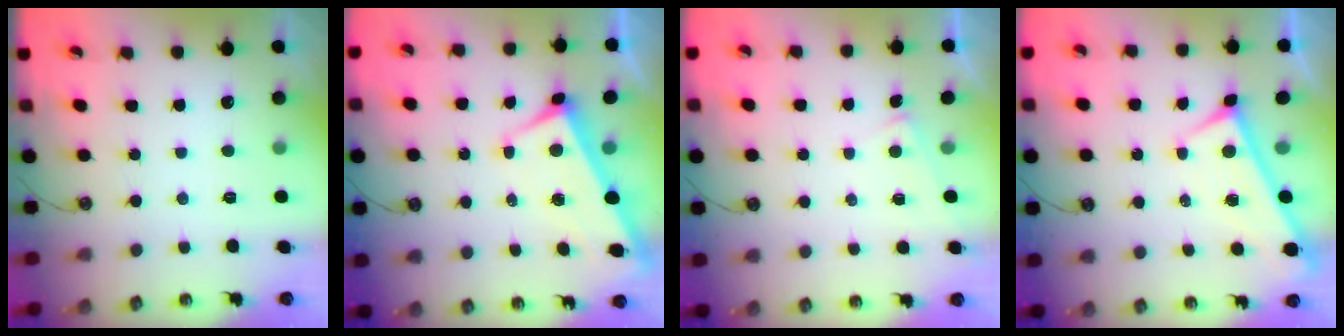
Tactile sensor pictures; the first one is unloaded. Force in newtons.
{"total": 3.0, "press": 2.9, "slide": 0.9}
{"total": 4.9, "press": 4.9, "slide": 0.1}
{"total": 0.0}